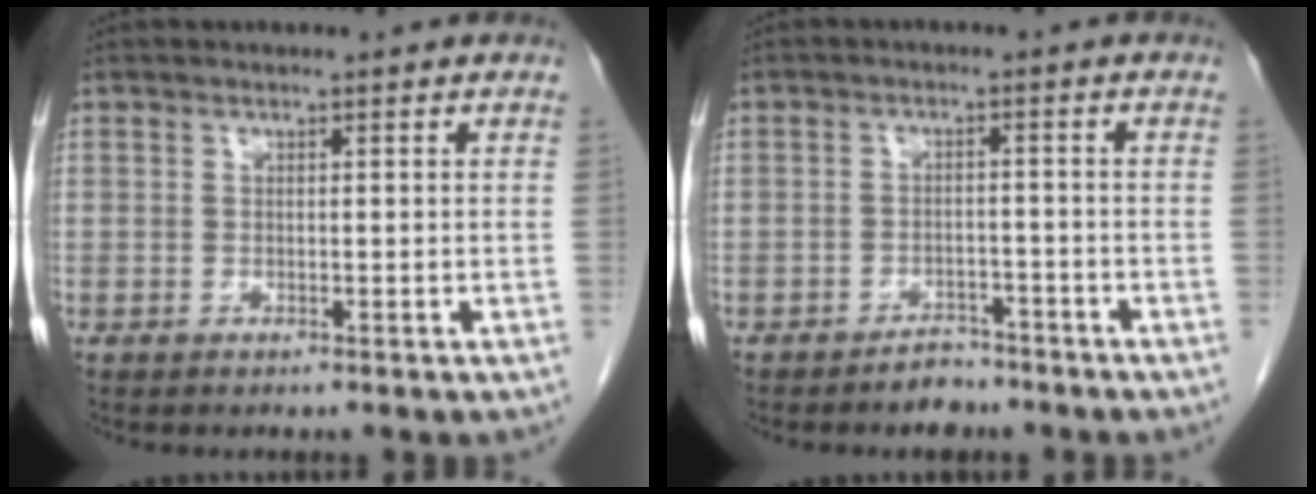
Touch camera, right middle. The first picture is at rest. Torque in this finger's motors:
{"motor_torque": [-0.11, -0.12, 0.14, 0.03]}